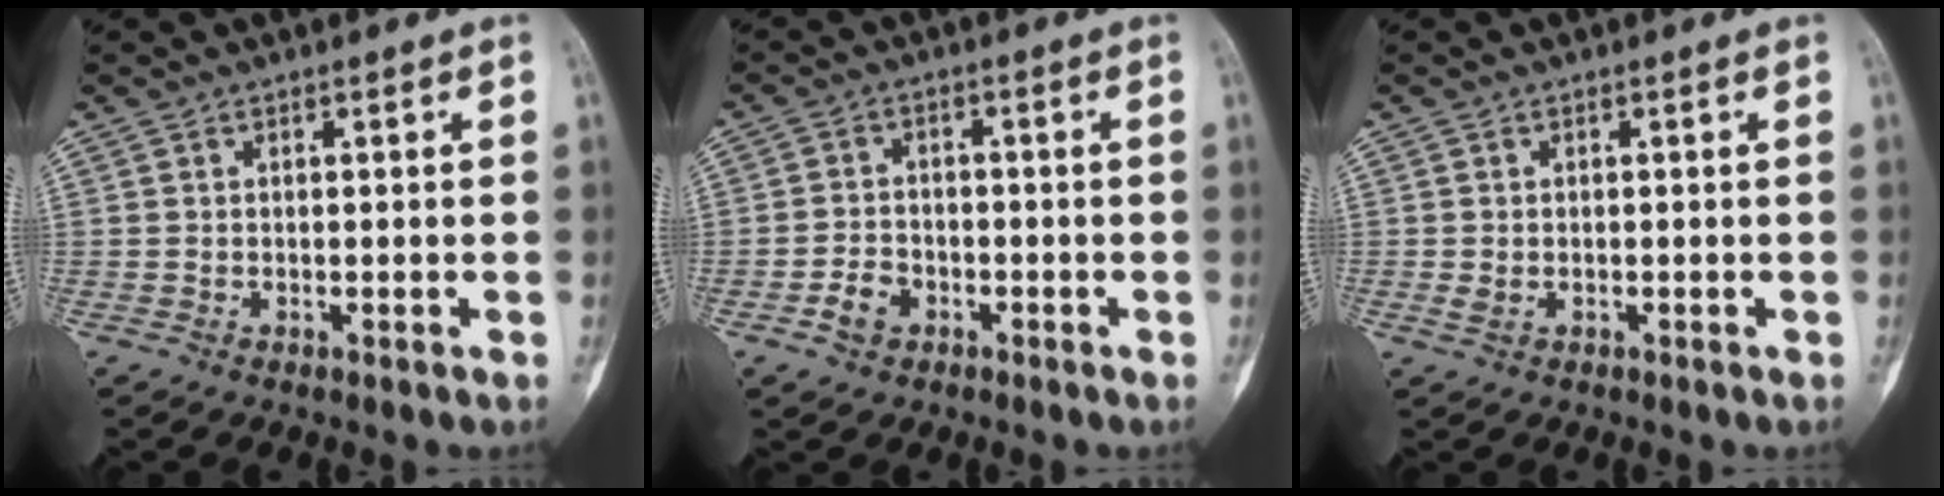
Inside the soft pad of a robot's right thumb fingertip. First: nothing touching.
{"total": 4.1, "force": [-2.0, 3.0, 1.9], "torque": [-0.024, 0.018, -0.037]}
{"total": 1.5, "force": [-0.3, 1.0, 1.0], "torque": [-0.020, 0.003, -0.004]}